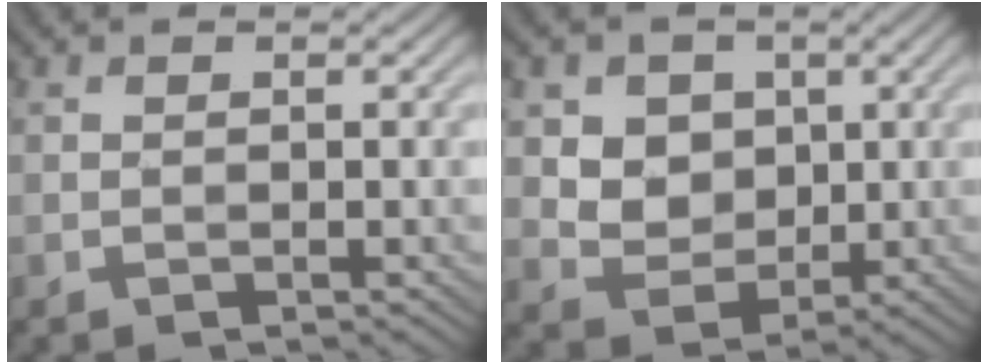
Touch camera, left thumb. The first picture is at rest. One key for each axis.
{"total": 5.7, "fx": 1.9, "fy": 4.9, "fz": 2.3, "tx": -0.081, "ty": -0.016, "tz": 0.049}